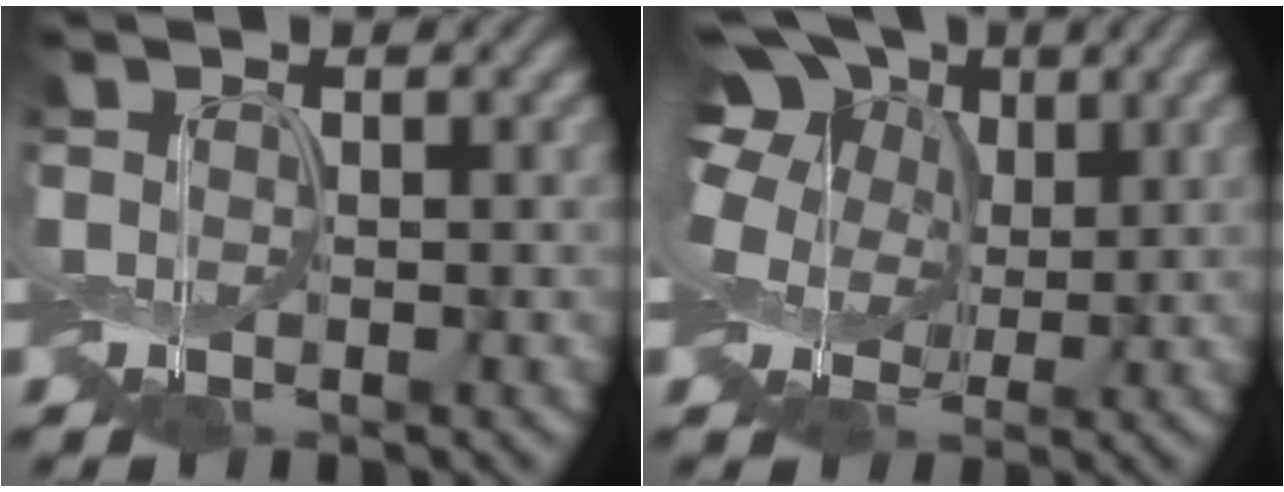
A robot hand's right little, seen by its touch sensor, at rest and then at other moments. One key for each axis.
{"total": 10.9, "fx": 3.3, "fy": 7.9, "fz": 6.8, "tx": -0.147, "ty": 0.034, "tz": 0.040}